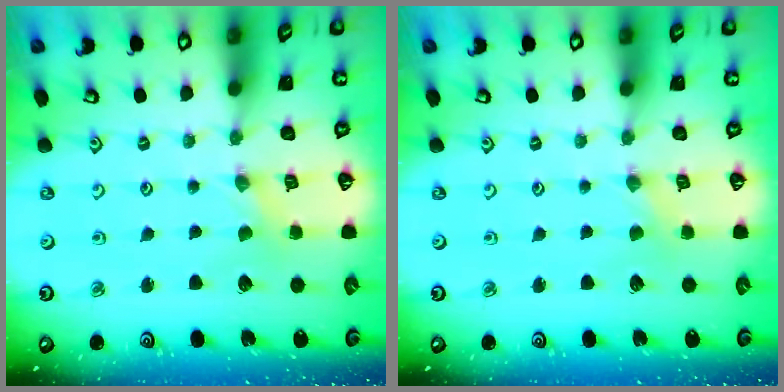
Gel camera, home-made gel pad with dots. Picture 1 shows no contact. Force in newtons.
{"total": 1.4, "press": 1.4, "slide": 0.3}